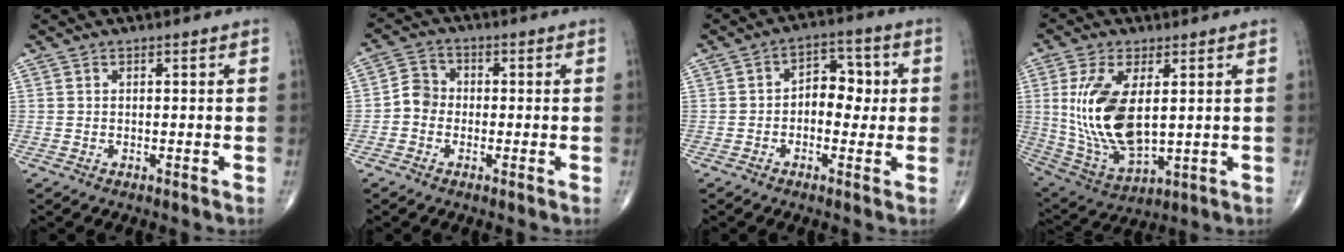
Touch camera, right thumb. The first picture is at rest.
{"total": 4.2, "force": [-1.1, 3.7, 1.7], "torque": [-0.012, 0.014, -0.032]}
{"total": 7.2, "force": [0.0, 4.9, 5.3], "torque": [-0.032, 0.022, -0.008]}
{"total": 16.4, "force": [2.2, 8.0, 14.1], "torque": [-0.286, -0.020, 0.059]}